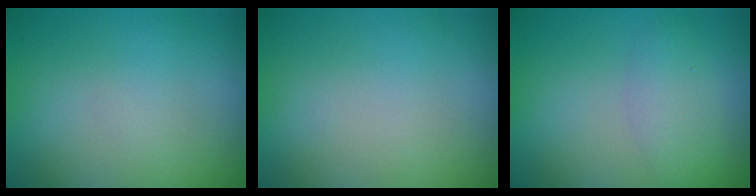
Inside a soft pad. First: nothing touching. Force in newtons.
{"total": 0.0}
{"total": 2.2, "press": 2.2, "slide": 0.1}